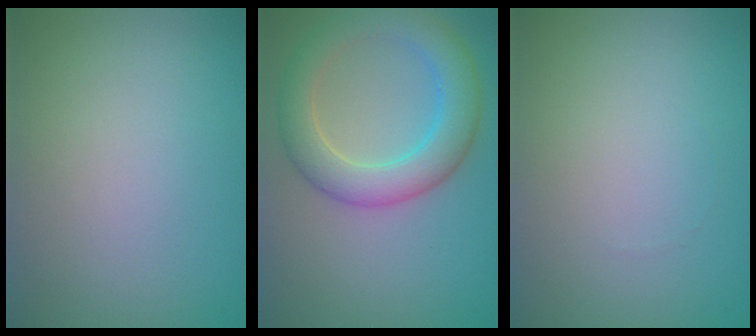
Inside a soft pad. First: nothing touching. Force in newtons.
{"total": 5.6, "press": 5.6, "slide": 0.5}
{"total": 0.0}